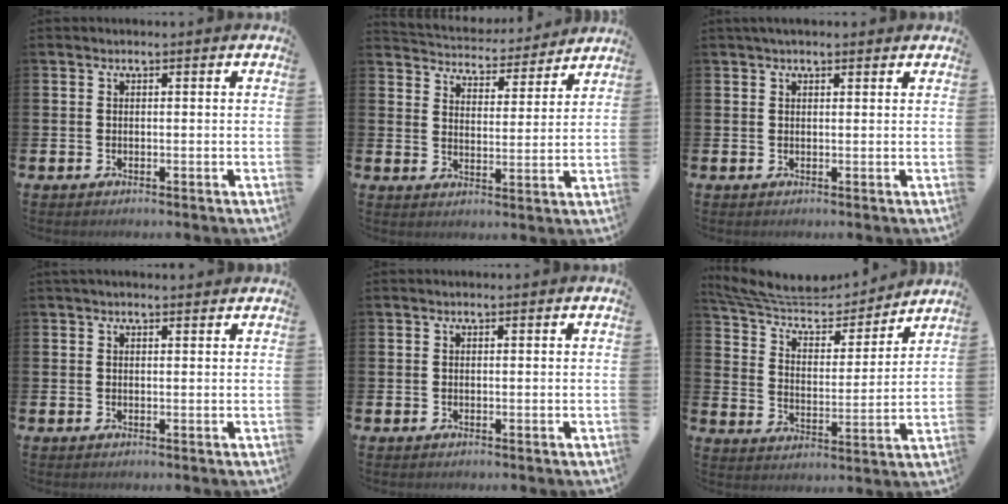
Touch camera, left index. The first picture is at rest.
{"total": 4.9, "force": [4.8, 1.0, 0.0], "torque": [-0.019, -0.042, 0.080]}
{"total": 1.6, "force": [1.3, 0.5, 0.7], "torque": [-0.005, 0.004, 0.022]}
{"total": 1.1, "force": [1.0, 0.2, 0.4], "torque": [0.003, -0.003, 0.015]}
{"total": 0.0}
{"total": 8.8, "force": [7.9, 2.7, 2.7], "torque": [-0.085, -0.057, 0.136]}